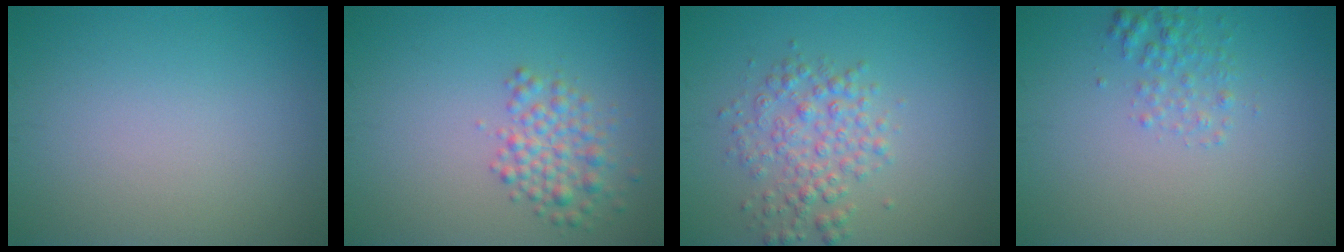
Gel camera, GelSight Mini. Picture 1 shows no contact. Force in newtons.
{"total": 2.9, "press": 2.9, "slide": 0.1}
{"total": 3.4, "press": 3.4, "slide": 0.0}
{"total": 1.7, "press": 1.7, "slide": 0.1}